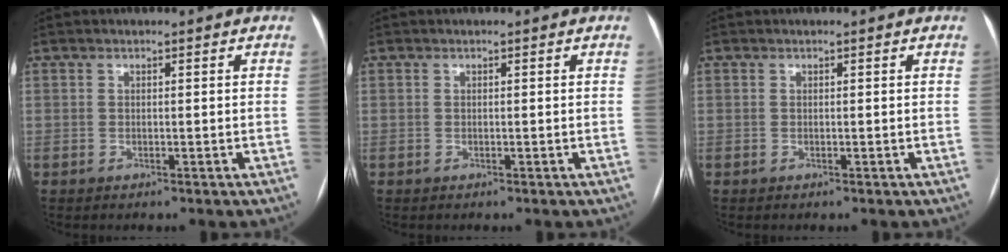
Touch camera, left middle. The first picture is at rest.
{"total": 0.0}
{"total": 0.0}